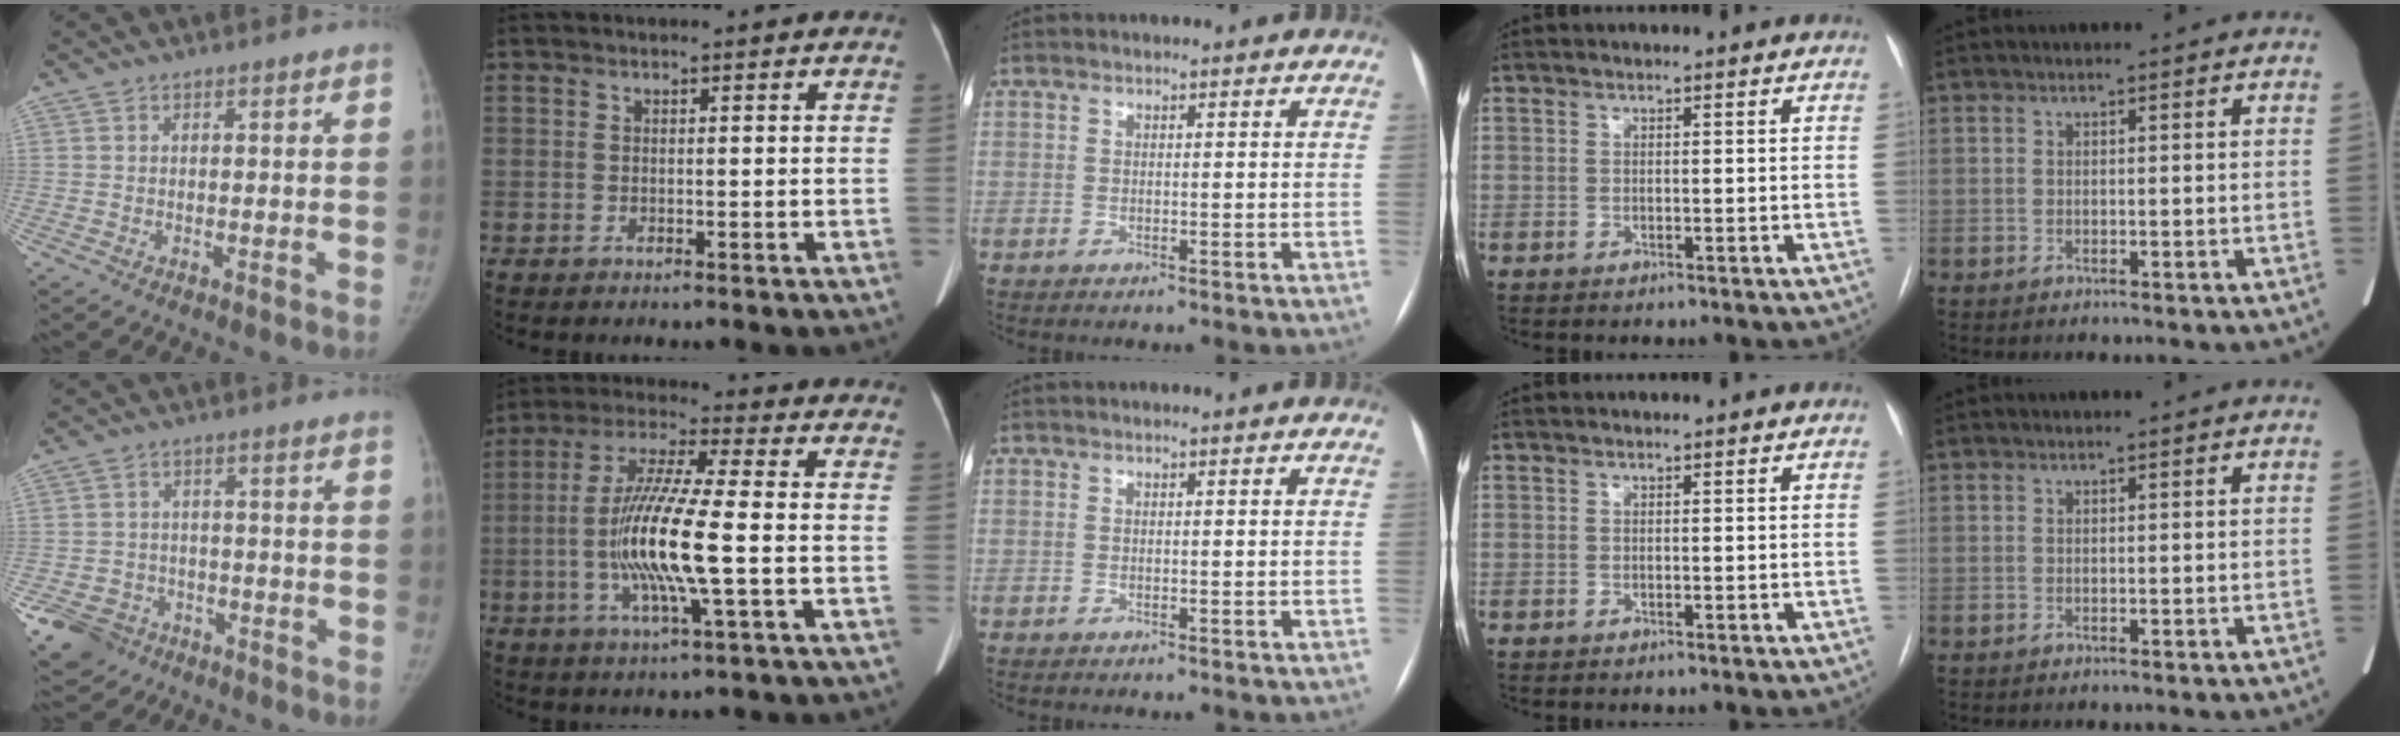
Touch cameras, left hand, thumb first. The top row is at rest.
{"thumb": {"total": 8.5, "force": [-4.8, 6.7, 2.3], "torque": [-0.041, 0.023, -0.072]}, "index": {"total": 13.9, "force": [-2.3, 1.0, 13.6], "torque": [-0.274, -0.003, -0.045]}}